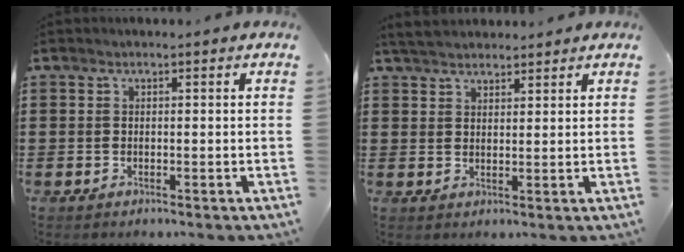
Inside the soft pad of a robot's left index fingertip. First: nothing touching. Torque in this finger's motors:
{"motor_torque": [2.14, 0.00, 0.40, 0.10]}